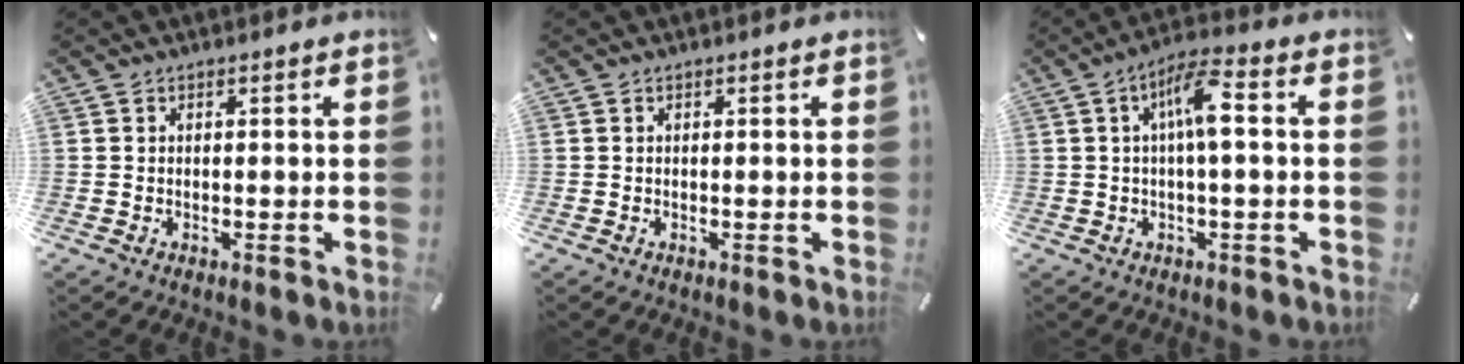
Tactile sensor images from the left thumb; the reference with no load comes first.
{"total": 0.0}
{"total": 8.5, "force": [1.0, 2.2, 8.2], "torque": [-0.152, 0.006, 0.012]}